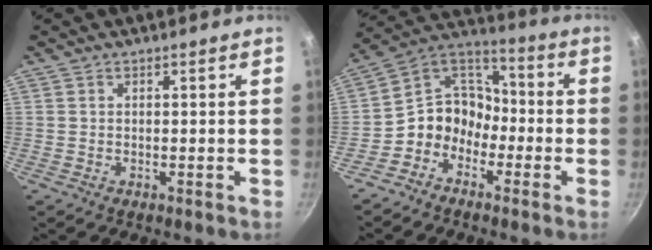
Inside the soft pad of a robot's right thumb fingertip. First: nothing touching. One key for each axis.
{"total": 10.8, "fx": -4.4, "fy": 8.8, "fz": 4.5, "tx": -0.046, "ty": 0.075, "tz": -0.099}